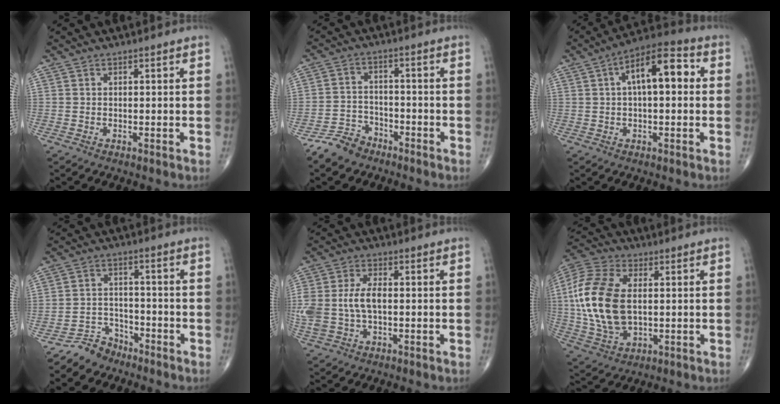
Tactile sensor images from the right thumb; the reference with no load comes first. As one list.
[{"total": 5.9, "force": [-4.8, 3.4, 1.1], "torque": [-0.008, 0.027, -0.095]}, {"total": 12.1, "force": [2.4, 5.3, 10.6], "torque": [-0.159, 0.032, 0.028]}, {"total": 5.4, "force": [-4.6, 2.7, -0.1], "torque": [0.025, 0.038, -0.092]}, {"total": 9.7, "force": [-0.2, 5.7, 7.9], "torque": [-0.184, 0.014, 0.002]}, {"total": 18.9, "force": [1.1, 11.1, 15.2], "torque": [-0.327, -0.001, 0.023]}]